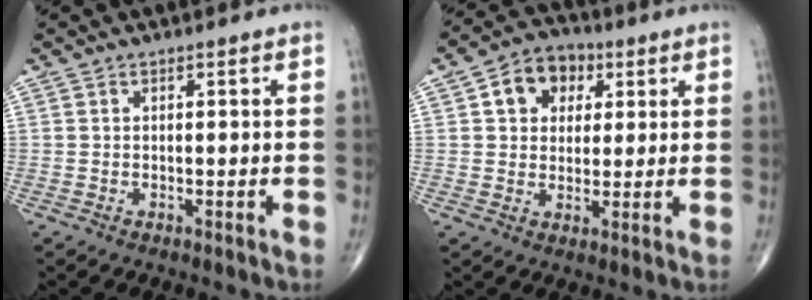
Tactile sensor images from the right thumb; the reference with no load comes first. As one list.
[{"total": 9.1, "force": [3.1, 7.1, 4.9], "torque": [-0.042, 0.002, 0.042]}]